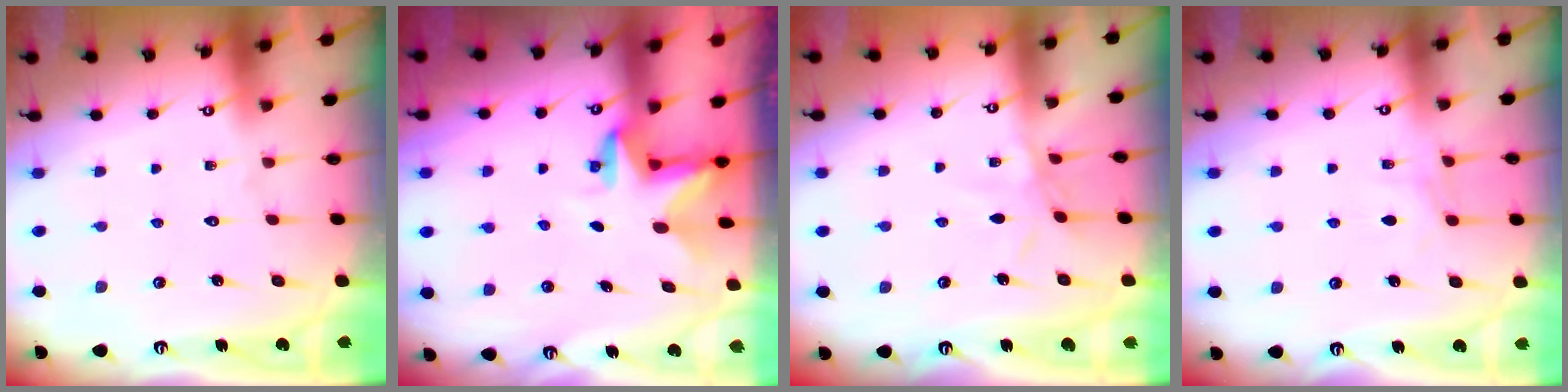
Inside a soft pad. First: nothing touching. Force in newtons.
{"total": 2.8, "press": 2.8, "slide": 0.2}
{"total": 5.8, "press": 5.8, "slide": 0.4}
{"total": 4.8, "press": 4.8, "slide": 0.4}